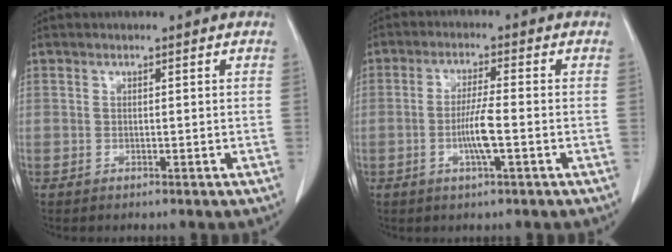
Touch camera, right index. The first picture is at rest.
{"total": 5.3, "force": [-1.4, 0.0, 5.1], "torque": [-0.102, -0.006, -0.026]}